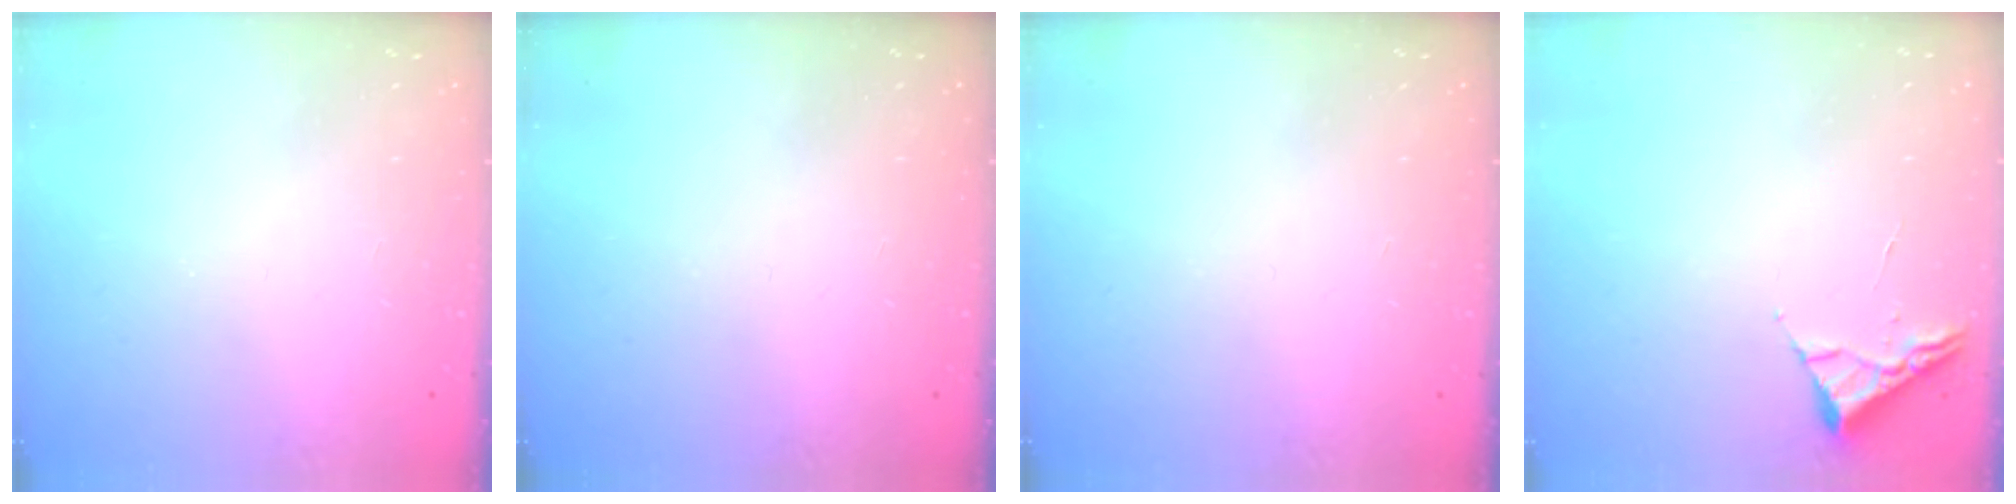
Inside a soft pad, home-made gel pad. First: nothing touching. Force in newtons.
{"total": 0.0}
{"total": 0.0}
{"total": 3.1, "press": 3.0, "slide": 0.4}